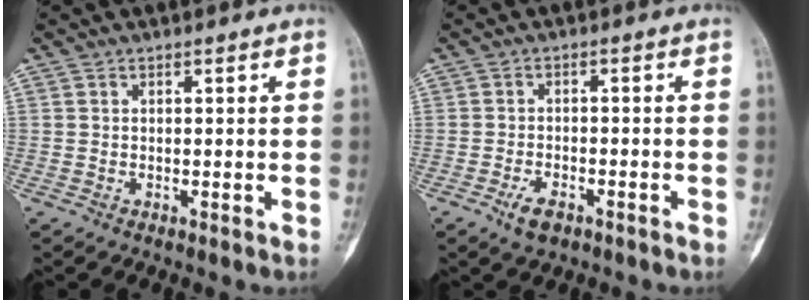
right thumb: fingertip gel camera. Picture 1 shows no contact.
{"total": 3.8, "force": [-2.3, 1.8, 2.5], "torque": [-0.046, 0.009, -0.038]}